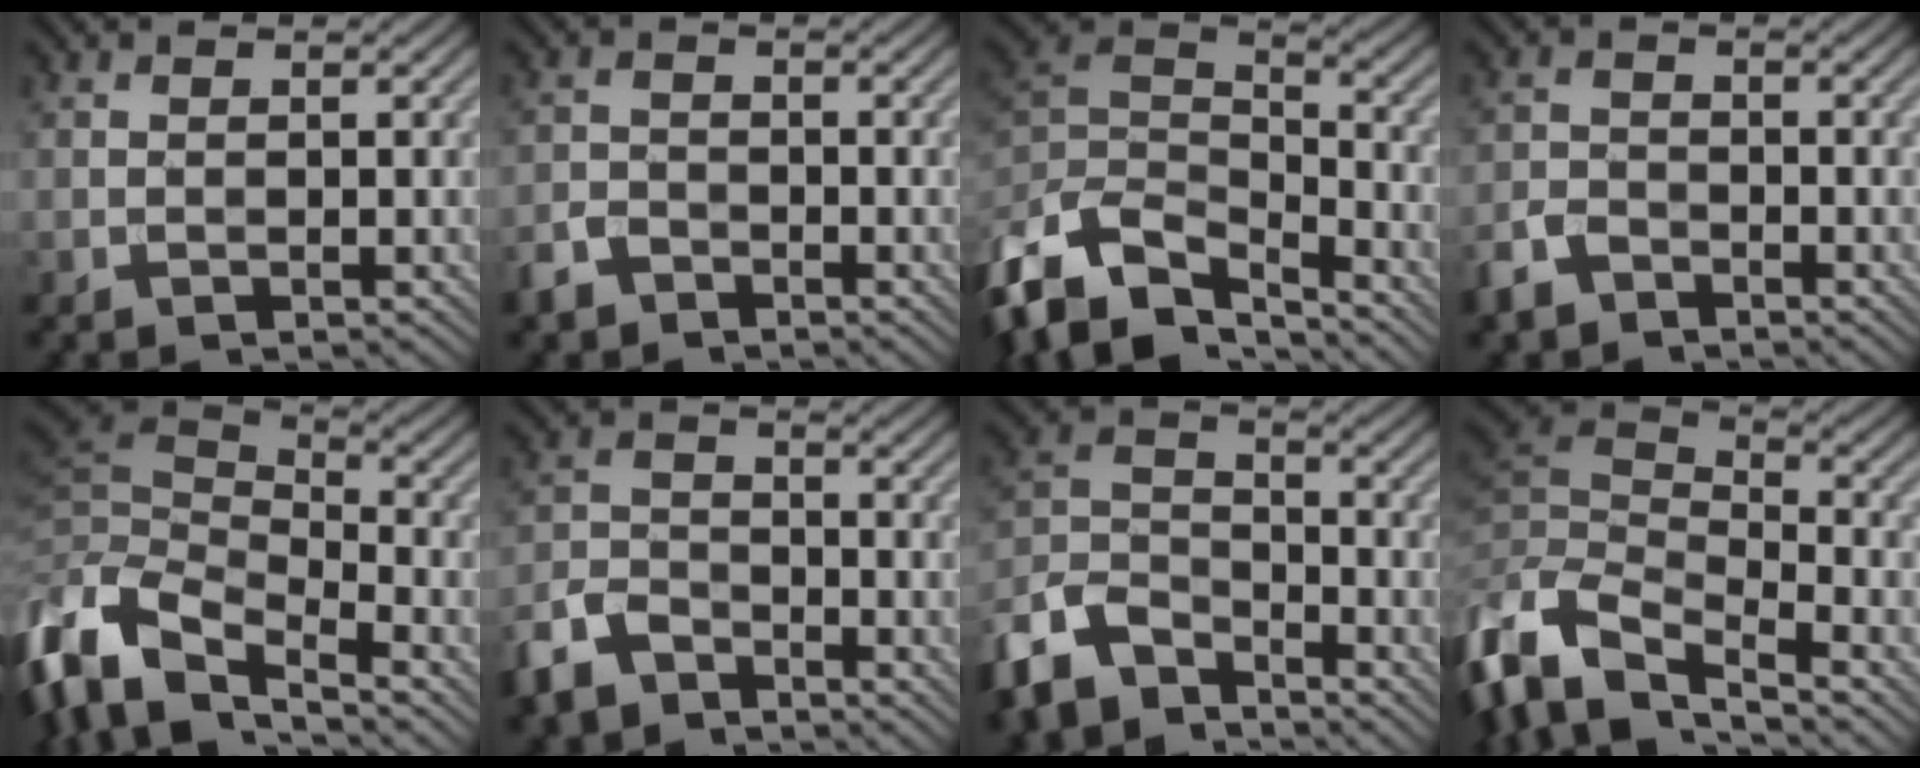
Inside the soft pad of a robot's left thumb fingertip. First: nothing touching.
{"total": 3.0, "force": [-2.3, 1.7, 0.9], "torque": [-0.021, -0.004, -0.058]}
{"total": 11.4, "force": [-7.5, 5.7, 6.4], "torque": [-0.156, -0.011, -0.140]}
{"total": 3.6, "force": [-2.8, 1.8, 1.3], "torque": [-0.029, -0.004, -0.069]}
{"total": 11.7, "force": [-6.4, 6.0, 7.8], "torque": [-0.191, -0.011, -0.124]}
{"total": 6.7, "force": [-5.2, 3.4, 2.6], "torque": [-0.061, -0.007, -0.120]}
{"total": 10.2, "force": [-8.1, 4.4, 4.2], "torque": [-0.100, -0.005, -0.180]}
{"total": 10.9, "force": [-5.8, 5.1, 7.7], "torque": [-0.181, -0.011, -0.118]}